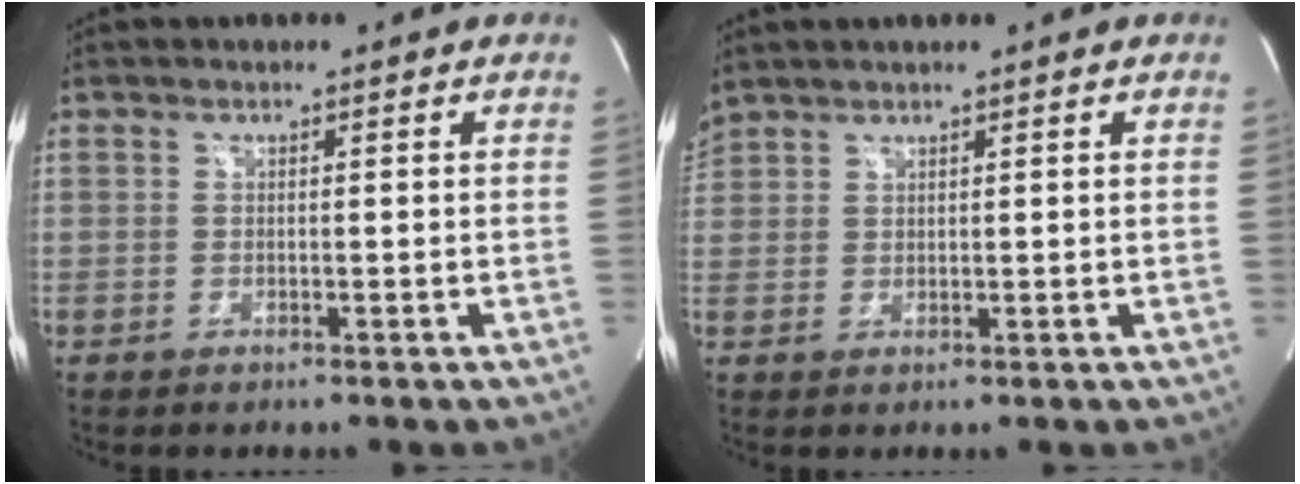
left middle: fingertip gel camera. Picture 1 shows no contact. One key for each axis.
{"total": 3.0, "fx": 2.8, "fy": 0.3, "fz": 0.9, "tx": -0.036, "ty": 0.026, "tz": 0.065}